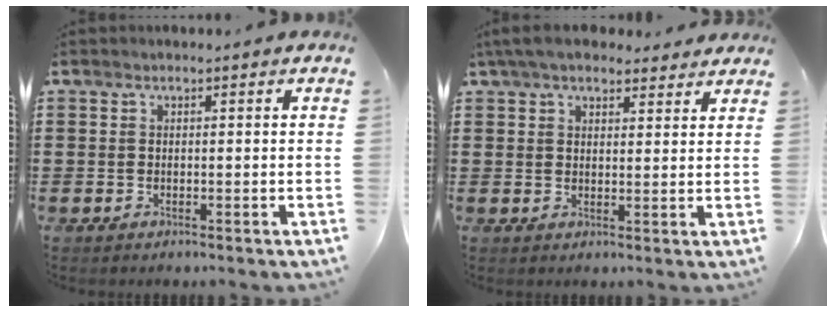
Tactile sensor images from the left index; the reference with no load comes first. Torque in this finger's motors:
{"motor_torque": [2.14, 0.00, 0.52, 0.21]}